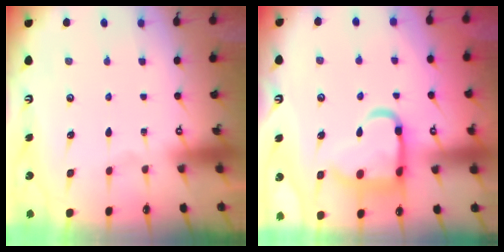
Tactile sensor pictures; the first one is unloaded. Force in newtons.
{"total": 15.7, "press": 15.5, "slide": 1.9}